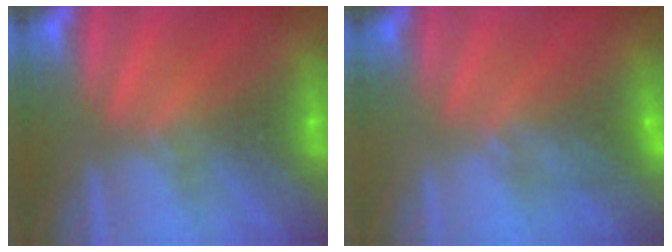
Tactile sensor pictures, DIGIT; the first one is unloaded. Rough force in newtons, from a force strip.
{"total": 4.6}